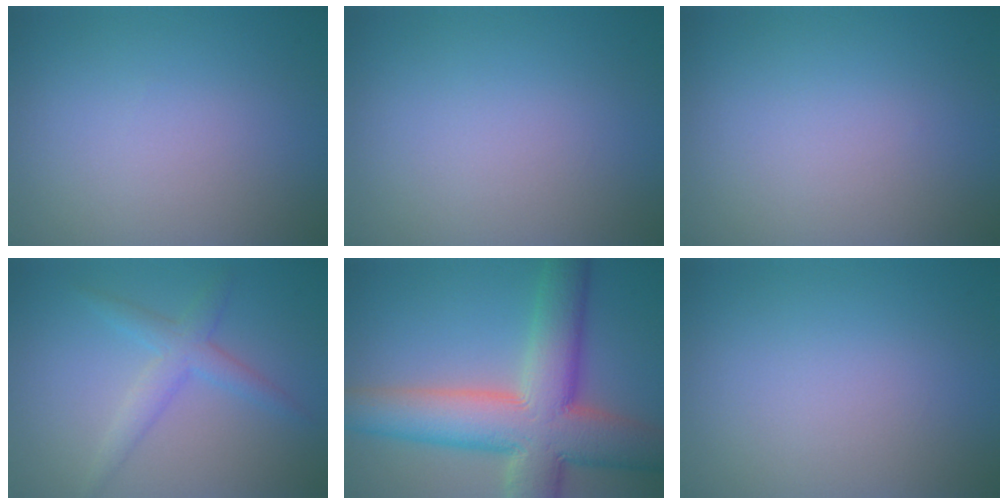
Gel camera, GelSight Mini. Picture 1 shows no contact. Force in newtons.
{"total": 0.0}
{"total": 0.0}
{"total": 2.9, "press": 2.9, "slide": 0.1}
{"total": 12.5, "press": 12.5, "slide": 0.8}
{"total": 0.0}